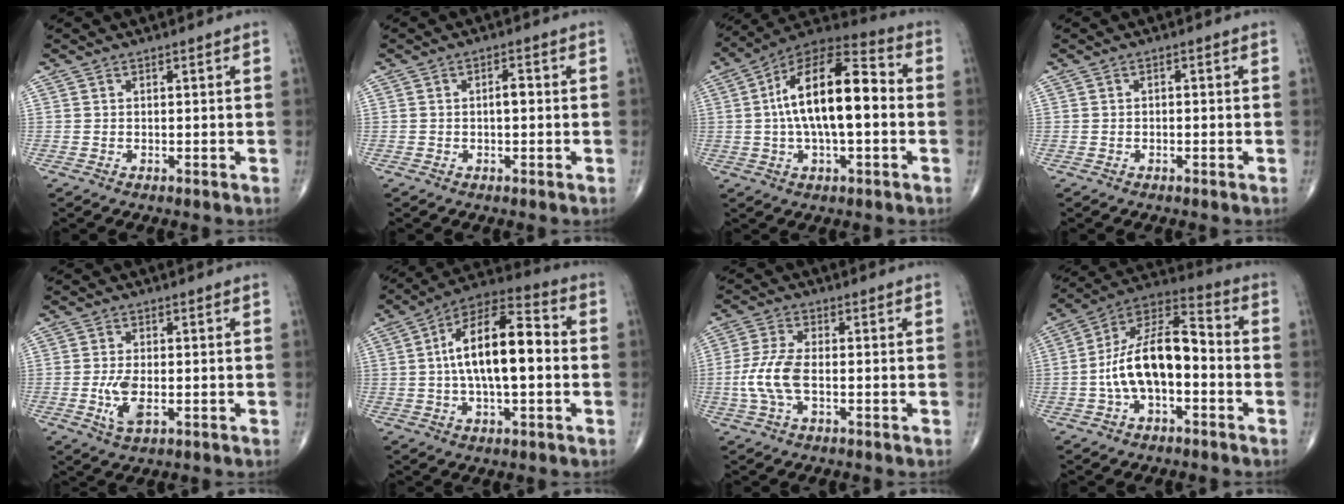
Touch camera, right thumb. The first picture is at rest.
{"total": 2.1, "force": [-0.1, 1.0, 1.9], "torque": [-0.026, 0.004, -0.006]}
{"total": 18.8, "force": [0.4, 8.0, 17.1], "torque": [-0.283, 0.039, -0.004]}
{"total": 0.6, "force": [-0.2, 0.4, 0.4], "torque": [-0.005, 0.004, -0.008]}
{"total": 5.3, "force": [-1.2, 2.4, 4.6], "torque": [-0.097, -0.005, -0.020]}
{"total": 16.7, "force": [0.4, 7.0, 15.2], "torque": [-0.253, 0.035, -0.003]}
{"total": 7.3, "force": [-1.4, 3.0, 6.5], "torque": [-0.162, 0.010, -0.029]}
{"total": 15.3, "force": [-2.6, 7.5, 13.1], "torque": [-0.234, 0.052, -0.054]}